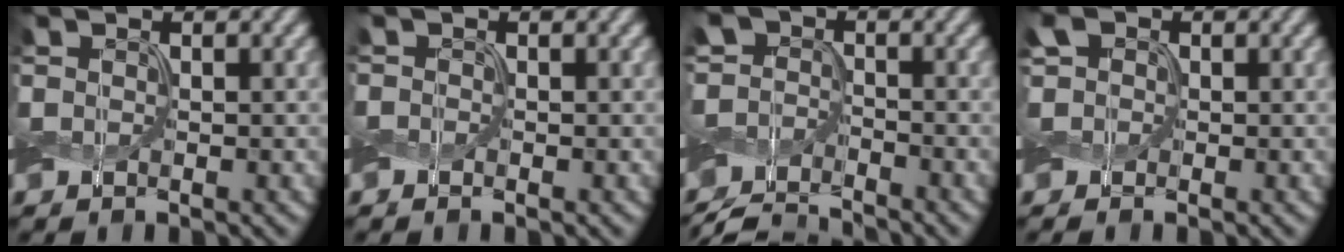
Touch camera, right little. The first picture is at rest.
{"total": 0.0}
{"total": 4.9, "force": [-4.4, 1.7, 1.4], "torque": [-0.012, -0.006, -0.100]}
{"total": 1.8, "force": [0.6, 1.5, 0.8], "torque": [-0.020, 0.007, 0.002]}